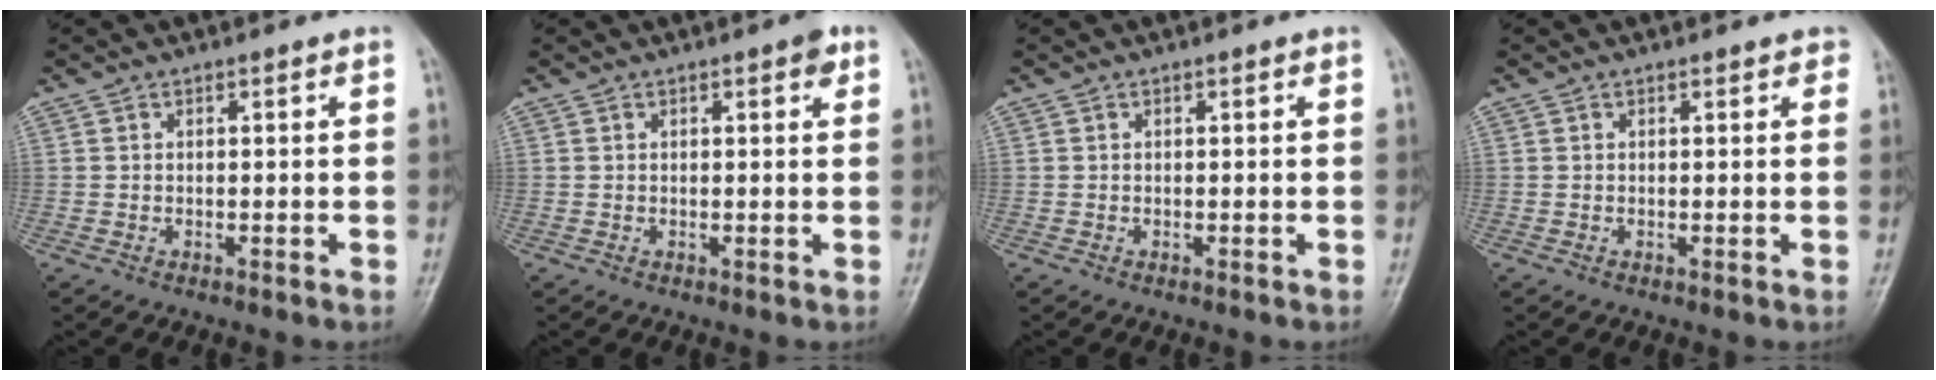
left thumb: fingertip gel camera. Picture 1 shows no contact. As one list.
[{"total": 2.2, "force": [1.1, 0.7, 1.7], "torque": [-0.017, -0.001, 0.011]}, {"total": 0.0}, {"total": 1.6, "force": [1.1, 0.9, 0.9], "torque": [0.004, 0.000, 0.006]}]